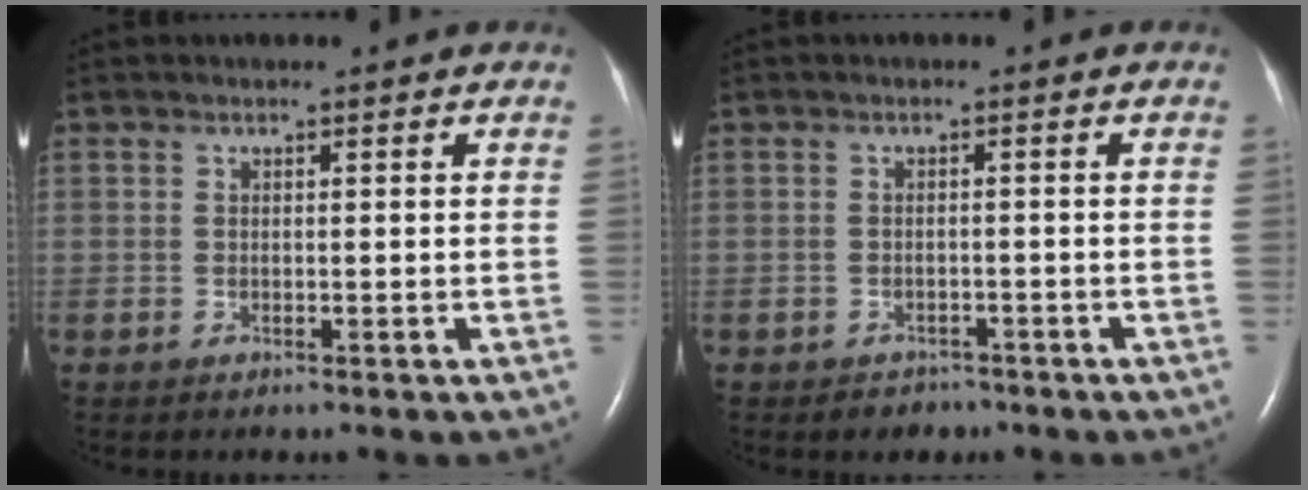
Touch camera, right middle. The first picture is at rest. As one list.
[{"total": 2.0, "force": [-1.5, 1.3, 0.1], "torque": [-0.009, 0.005, -0.018]}]